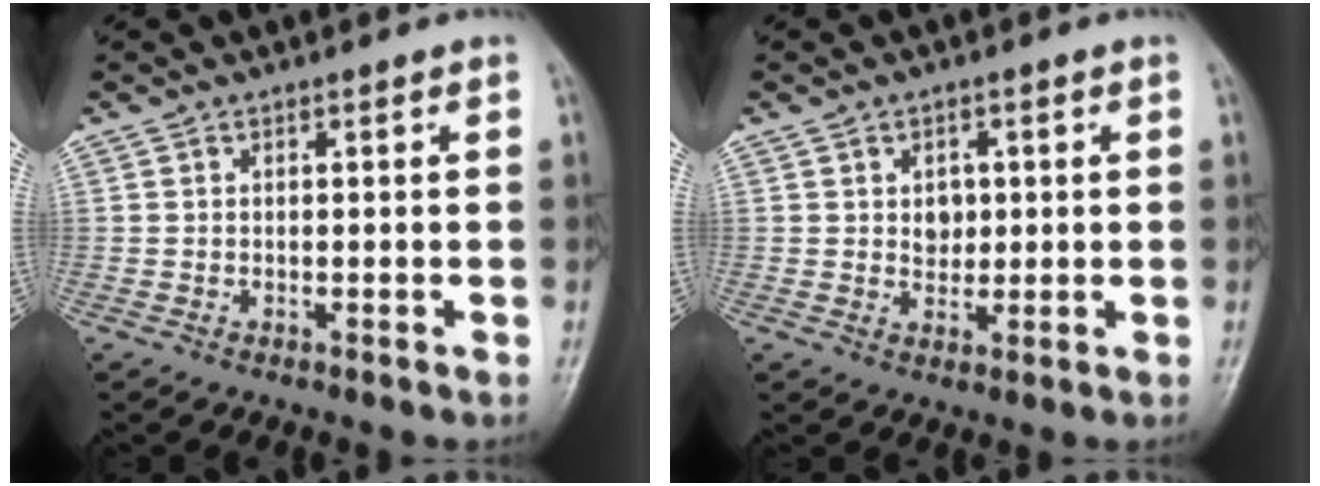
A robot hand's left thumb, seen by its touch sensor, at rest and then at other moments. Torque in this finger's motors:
{"motor_torque": [0.06, 0.06, 0.06, -0.02, 0.00]}